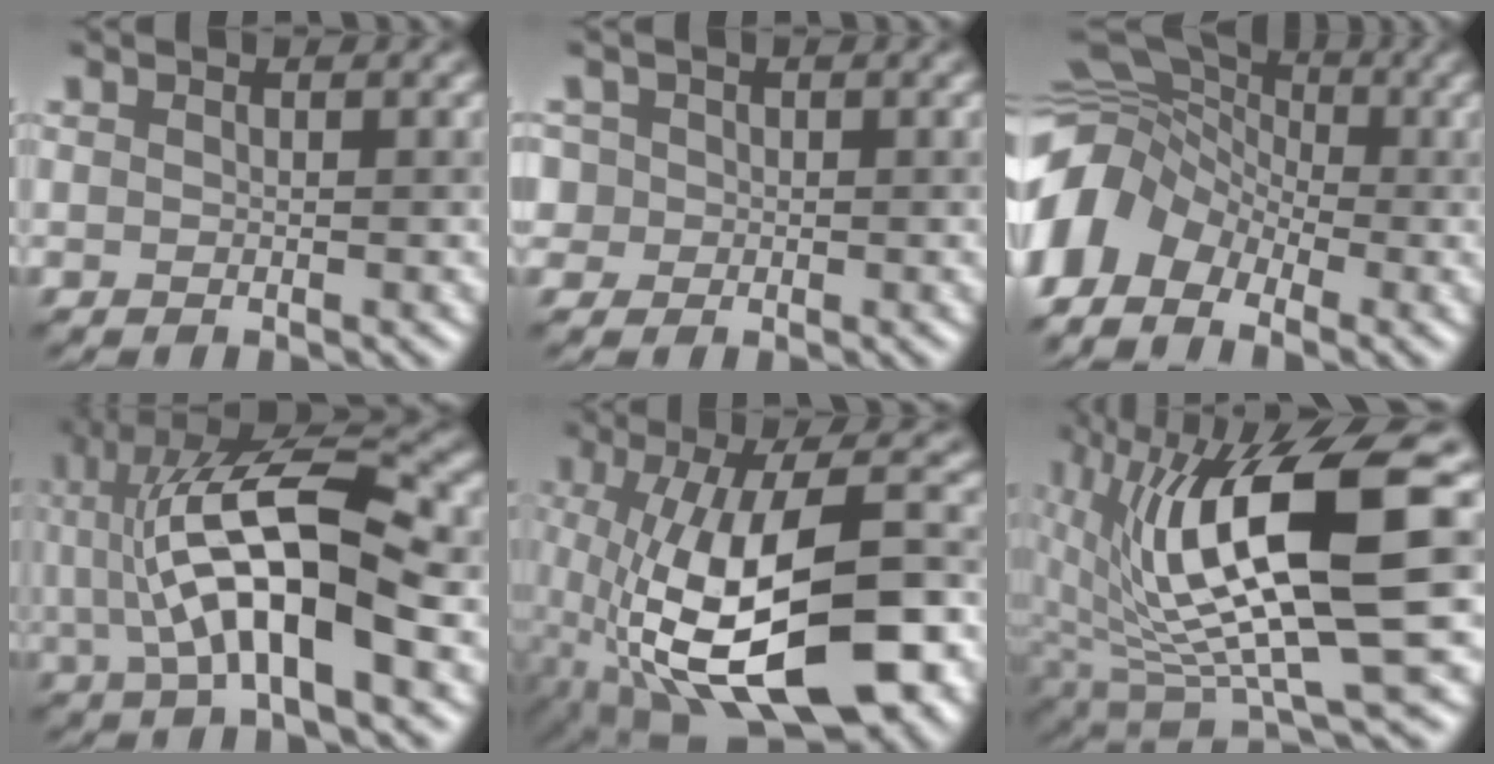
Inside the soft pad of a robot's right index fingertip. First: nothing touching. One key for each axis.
{"total": 3.6, "fx": 1.0, "fy": 3.2, "fz": 1.3, "tx": -0.021, "ty": 0.021, "tz": 0.004}
{"total": 9.9, "fx": -2.9, "fy": 7.4, "fz": 6.0, "tx": -0.124, "ty": 0.000, "tz": -0.064}
{"total": 11.1, "fx": -0.2, "fy": 3.8, "fz": 10.5, "tx": -0.186, "ty": 0.020, "tz": -0.010}
{"total": 14.9, "fx": -3.8, "fy": 6.2, "fz": 13.0, "tx": -0.224, "ty": -0.010, "tz": -0.062}
{"total": 14.2, "fx": 2.1, "fy": 4.2, "fz": 13.4, "tx": -0.236, "ty": -0.015, "tz": 0.049}